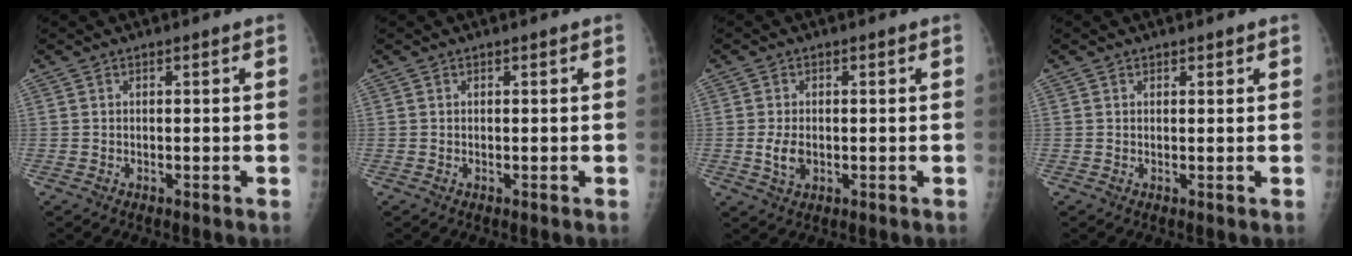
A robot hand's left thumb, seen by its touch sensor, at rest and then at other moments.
{"total": 0.0}
{"total": 3.6, "force": [-0.4, 2.4, 2.7], "torque": [-0.048, -0.004, -0.004]}
{"total": 0.7, "force": [0.6, 0.4, 0.2], "torque": [0.005, -0.004, 0.006]}